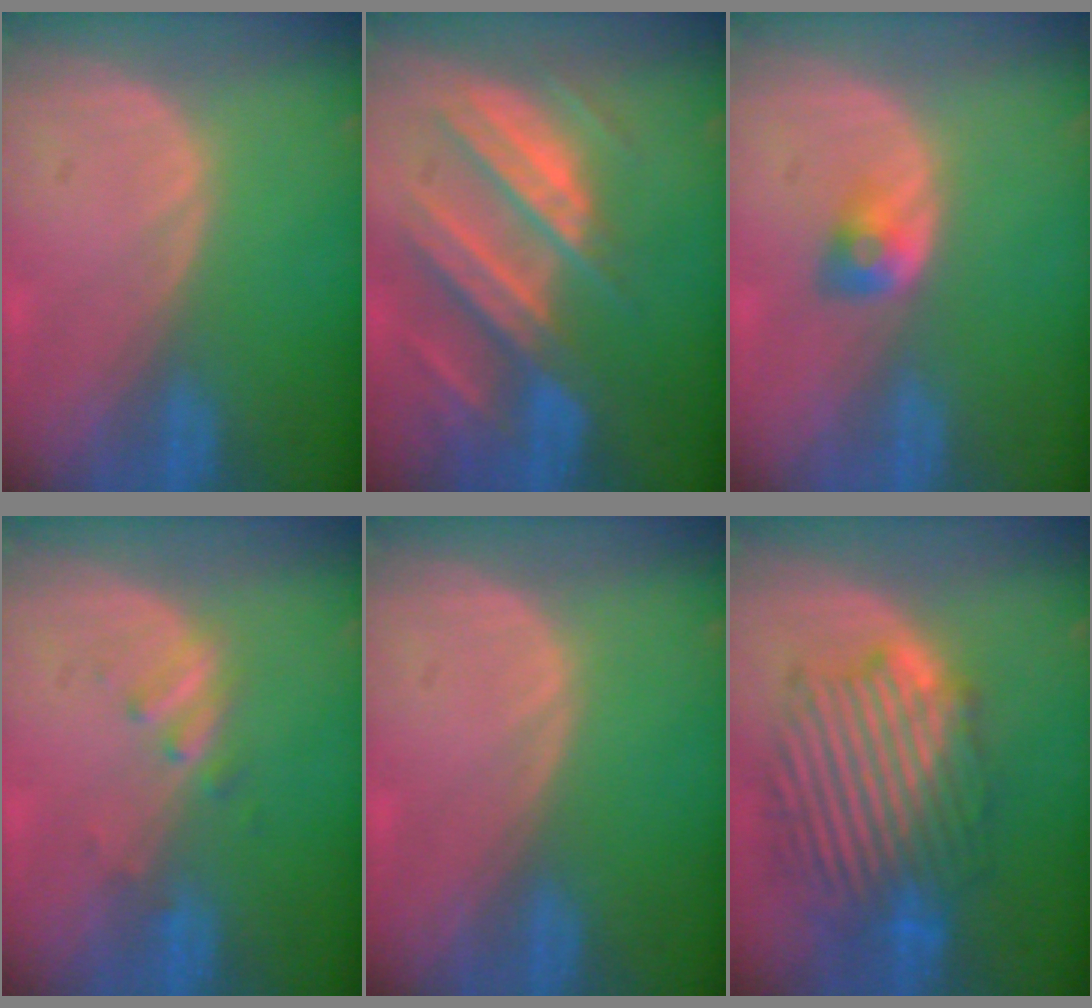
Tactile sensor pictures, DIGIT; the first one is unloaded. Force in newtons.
{"total": 10.4, "press": 9.1, "slide": 4.9}
{"total": 2.7, "press": 2.4, "slide": 1.2}
{"total": 2.3, "press": 2.3, "slide": 0.3}
{"total": 0.0}
{"total": 11.3, "press": 11.2, "slide": 0.6}